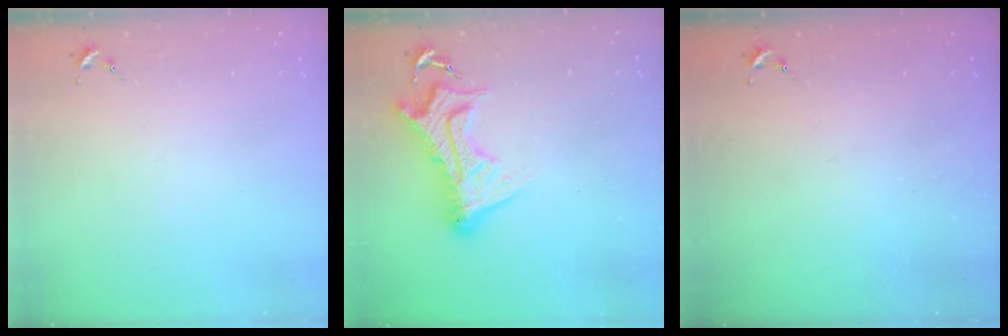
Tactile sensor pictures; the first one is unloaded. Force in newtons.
{"total": 15.8, "press": 15.7, "slide": 1.6}
{"total": 0.0}